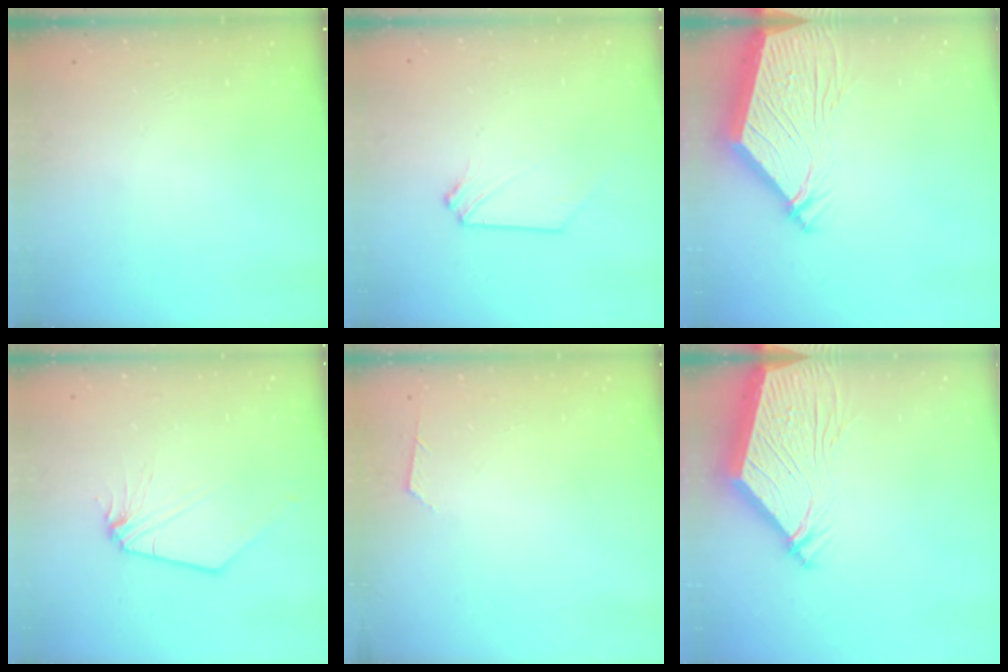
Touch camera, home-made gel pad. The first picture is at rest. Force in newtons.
{"total": 0.0}
{"total": 12.0, "press": 11.9, "slide": 1.5}
{"total": 0.0}
{"total": 1.7, "press": 1.7, "slide": 0.2}
{"total": 12.0, "press": 11.9, "slide": 1.5}